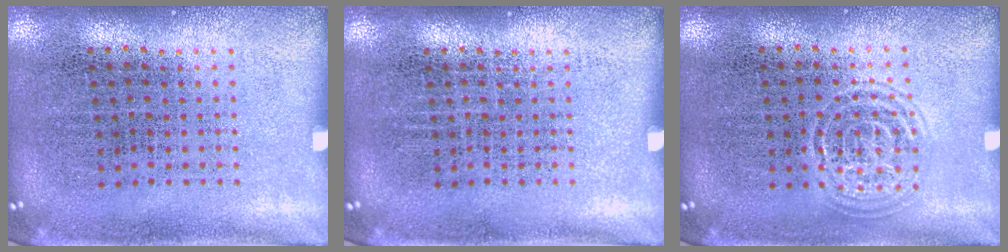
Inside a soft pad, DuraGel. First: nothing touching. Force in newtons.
{"total": 0.0}
{"total": 1.2, "press": 1.1, "slide": 0.2}